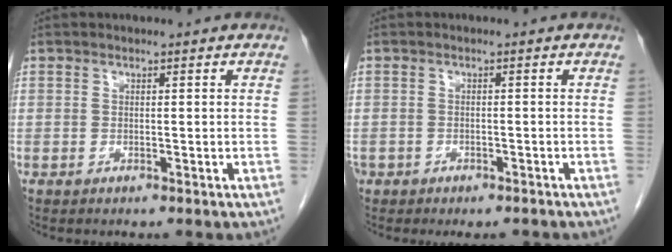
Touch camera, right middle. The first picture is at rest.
{"total": 4.6, "force": [-3.7, 2.4, 1.2], "torque": [-0.011, 0.010, -0.047]}